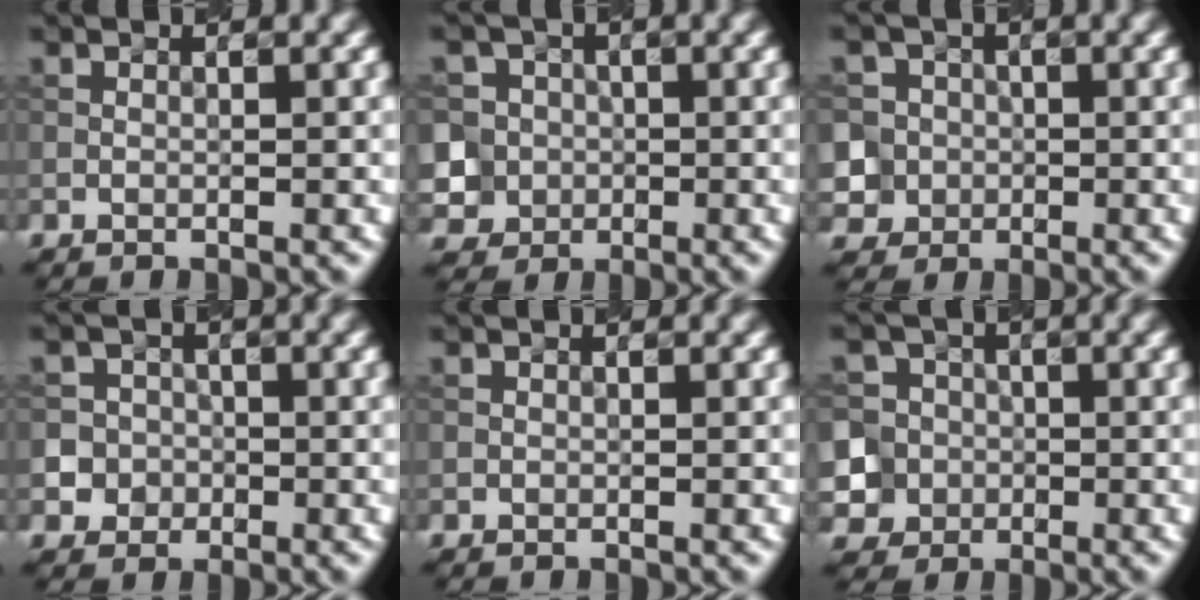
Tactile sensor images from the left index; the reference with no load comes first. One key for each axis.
{"total": 8.4, "fx": -0.8, "fy": 7.9, "fz": 2.8, "tx": -0.070, "ty": 0.020, "tz": -0.043}
{"total": 7.7, "fx": -0.7, "fy": 7.3, "fz": 2.4, "tx": -0.061, "ty": 0.023, "tz": -0.039}
{"total": 4.7, "fx": -1.5, "fy": 4.4, "fz": 0.7, "tx": 0.003, "ty": 0.019, "tz": -0.043}
{"total": 0.0}
{"total": 9.4, "fx": -1.6, "fy": 8.7, "fz": 2.9, "tx": -0.083, "ty": 0.023, "tz": -0.058}